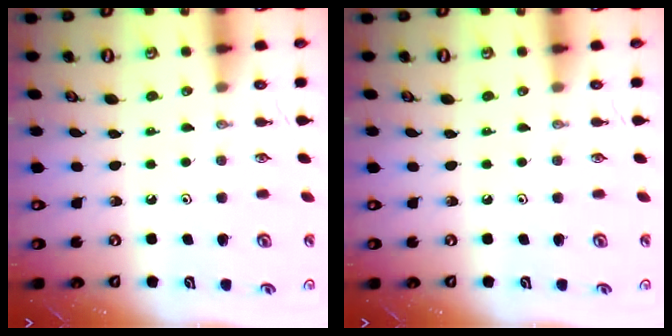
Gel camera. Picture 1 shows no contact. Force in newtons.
{"total": 0.0}